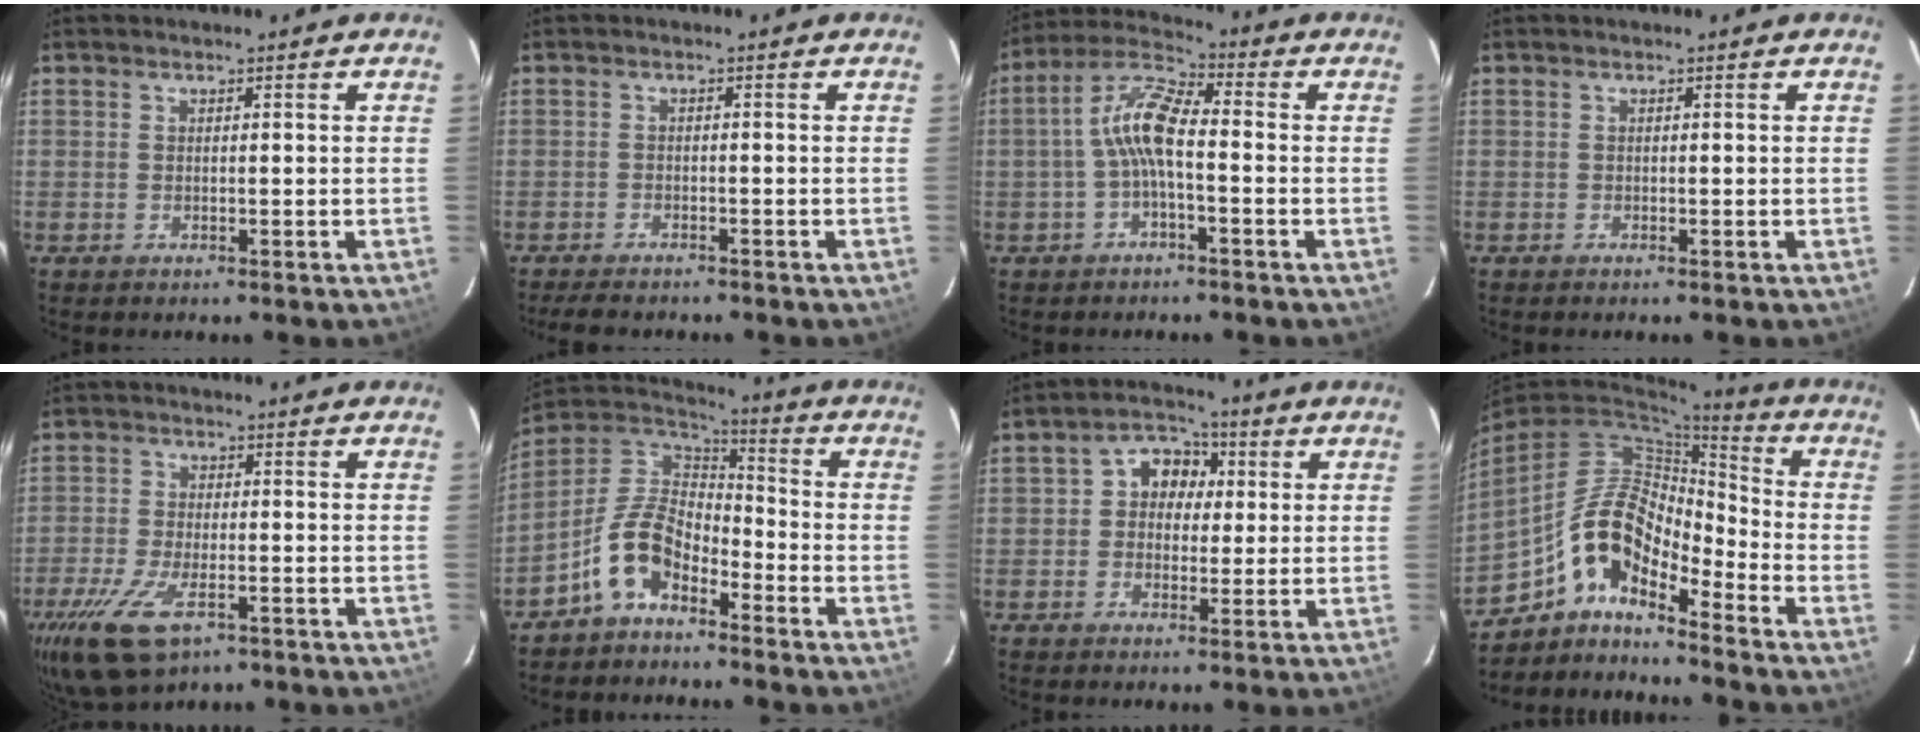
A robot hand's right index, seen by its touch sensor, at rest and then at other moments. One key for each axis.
{"total": 5.3, "fx": -4.7, "fy": 1.4, "fz": 2.0, "tx": -0.050, "ty": -0.009, "tz": -0.074}
{"total": 7.8, "fx": -1.5, "fy": 2.4, "fz": 7.3, "tx": -0.162, "ty": 0.022, "tz": -0.032}
{"total": 0.0}
{"total": 12.1, "fx": -6.7, "fy": 5.3, "fz": 8.6, "tx": -0.201, "ty": -0.036, "tz": -0.122}
{"total": 11.1, "fx": -6.3, "fy": 6.1, "fz": 6.8, "tx": -0.152, "ty": 0.027, "tz": -0.130}
{"total": 6.5, "fx": 0.6, "fy": 5.7, "fz": 3.2, "tx": -0.048, "ty": 0.026, "tz": 0.005}
{"total": 10.3, "fx": -7.1, "fy": 3.5, "fz": 6.6, "tx": -0.123, "ty": 0.023, "tz": -0.146}